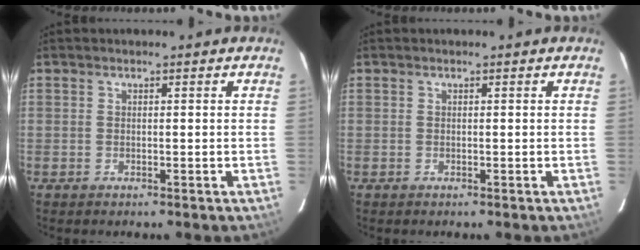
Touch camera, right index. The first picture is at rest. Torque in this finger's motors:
{"motor_torque": [0.00, 0.00, 0.01, 0.00]}